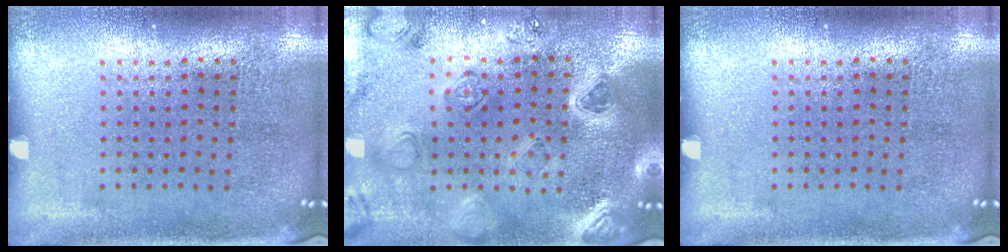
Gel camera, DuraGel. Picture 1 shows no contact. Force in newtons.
{"total": 2.2, "press": 2.2, "slide": 0.5}
{"total": 0.0}